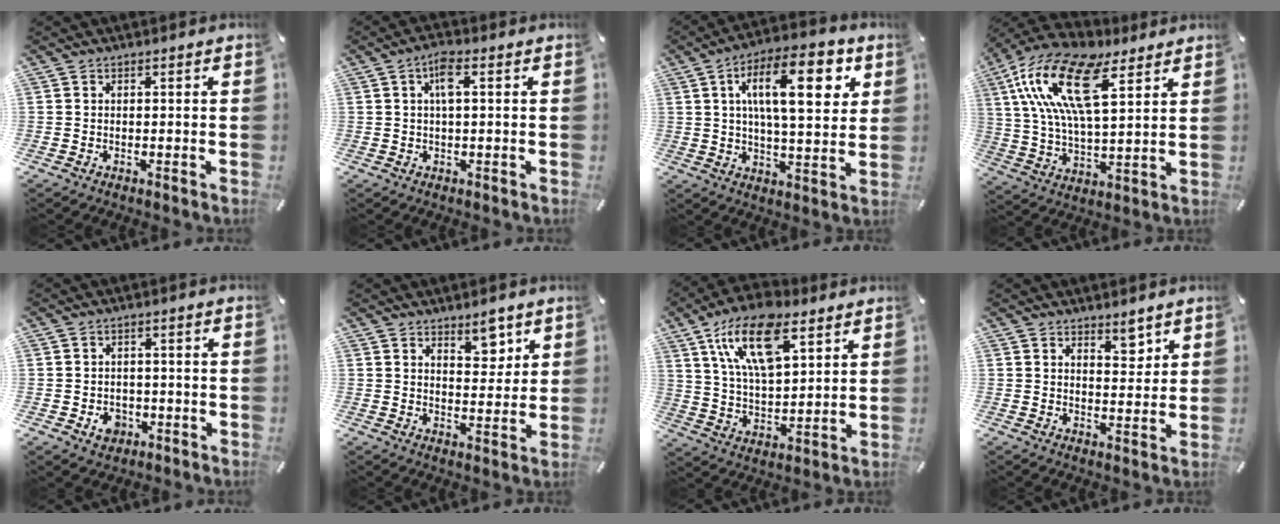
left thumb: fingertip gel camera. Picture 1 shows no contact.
{"total": 4.6, "force": [0.9, 1.5, 4.3], "torque": [-0.086, 0.008, 0.014]}
{"total": 18.5, "force": [6.5, 7.2, 15.8], "torque": [-0.247, 0.000, 0.098]}
{"total": 20.5, "force": [10.3, 8.8, 15.3], "torque": [-0.334, -0.025, 0.175]}
{"total": 4.8, "force": [-1.7, 3.9, 2.2], "torque": [-0.034, 0.004, -0.031]}
{"total": 6.5, "force": [4.7, 3.3, 3.0], "torque": [-0.015, -0.032, 0.076]}
{"total": 18.0, "force": [9.6, 8.6, 12.6], "torque": [-0.252, -0.026, 0.164]}
{"total": 4.9, "force": [3.8, 2.2, 2.2], "torque": [-0.011, -0.028, 0.060]}